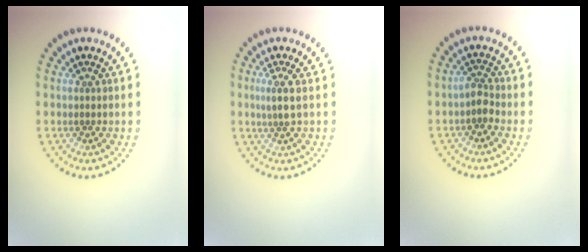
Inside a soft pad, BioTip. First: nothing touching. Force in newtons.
{"total": 1.9, "press": 1.6, "slide": 1.1}
{"total": 1.7, "press": 1.5, "slide": 0.7}